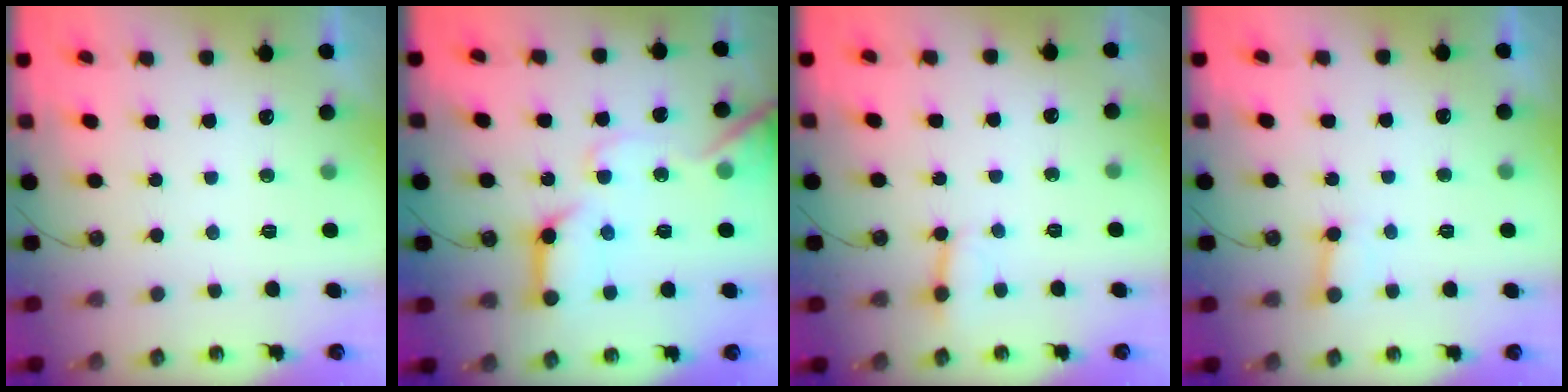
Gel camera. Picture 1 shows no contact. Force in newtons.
{"total": 15.5, "press": 15.4, "slide": 1.7}
{"total": 3.3, "press": 3.3, "slide": 0.2}
{"total": 5.0, "press": 4.9, "slide": 0.8}